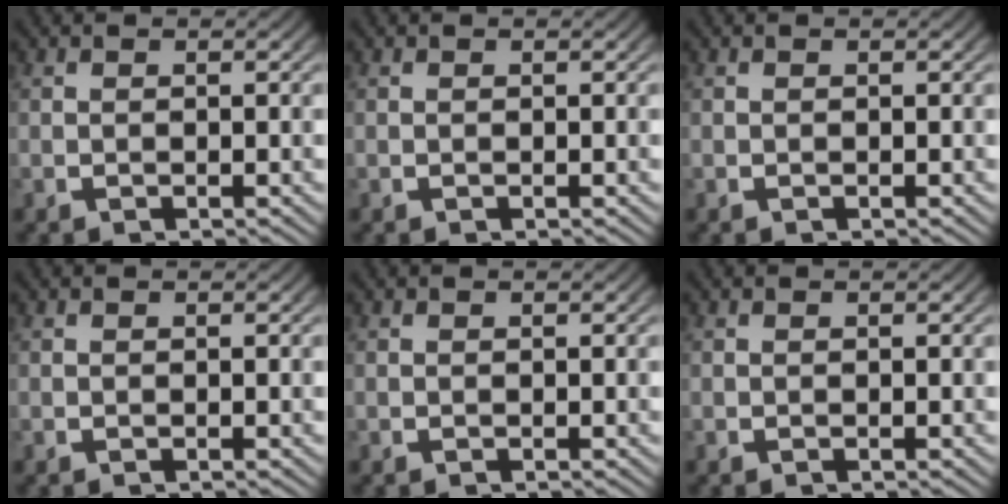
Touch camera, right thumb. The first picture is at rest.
{"total": 0.0}
{"total": 0.0}
{"total": 0.0}
{"total": 0.0}
{"total": 0.0}